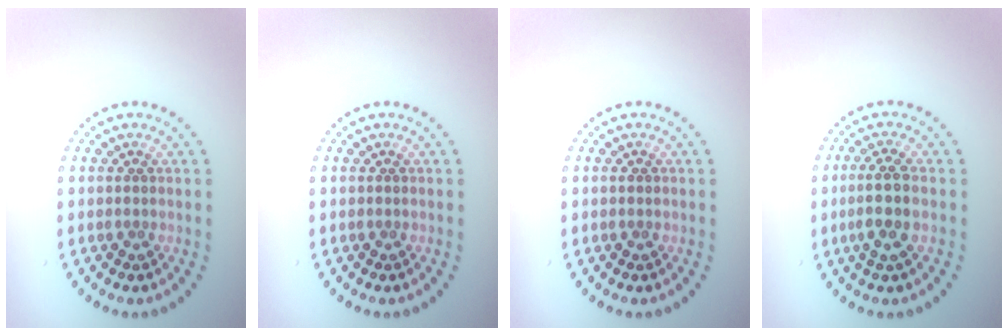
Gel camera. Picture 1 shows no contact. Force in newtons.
{"total": 0.0}
{"total": 0.6, "press": 0.6, "slide": 0.0}
{"total": 2.9, "press": 2.5, "slide": 1.4}